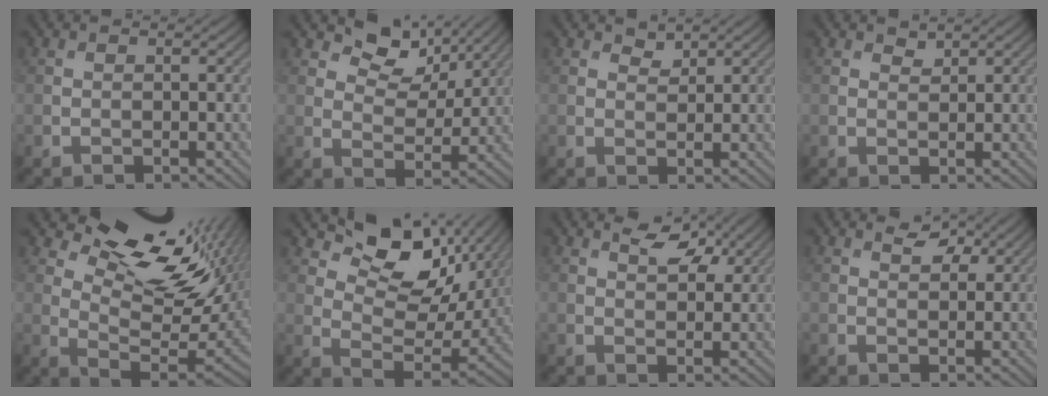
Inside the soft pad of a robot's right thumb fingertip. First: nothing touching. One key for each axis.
{"total": 6.7, "fx": 4.6, "fy": 3.5, "fz": 3.4, "tx": -0.057, "ty": -0.012, "tz": 0.076}
{"total": 1.5, "fx": 1.3, "fy": 0.6, "fz": 0.5, "tx": -0.010, "ty": -0.004, "tz": 0.025}
{"total": 1.1, "fx": 1.0, "fy": 0.5, "fz": 0.3, "tx": -0.008, "ty": -0.004, "tz": 0.019}
{"total": 15.7, "fx": 7.8, "fy": 7.1, "fz": 11.6, "tx": -0.192, "ty": 0.001, "tz": 0.134}
{"total": 12.3, "fx": 6.8, "fy": 6.3, "fz": 8.1, "tx": -0.147, "ty": -0.008, "tz": 0.119}
{"total": 4.6, "fx": 2.7, "fy": 2.1, "fz": 3.0, "tx": -0.054, "ty": -0.002, "tz": 0.048}
{"total": 2.6, "fx": 1.7, "fy": 1.3, "fz": 1.4, "tx": -0.023, "ty": -0.004, "tz": 0.032}